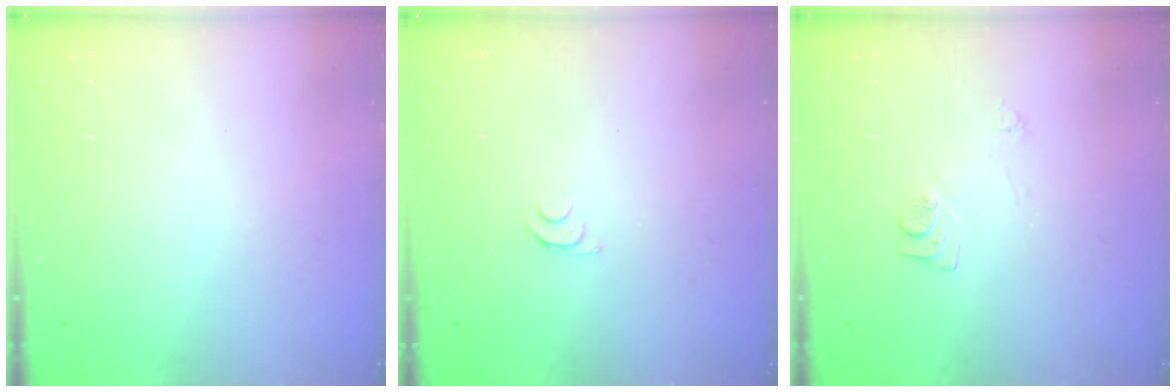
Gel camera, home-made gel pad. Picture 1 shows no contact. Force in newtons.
{"total": 4.4, "press": 4.3, "slide": 0.6}
{"total": 7.7, "press": 7.7, "slide": 0.8}